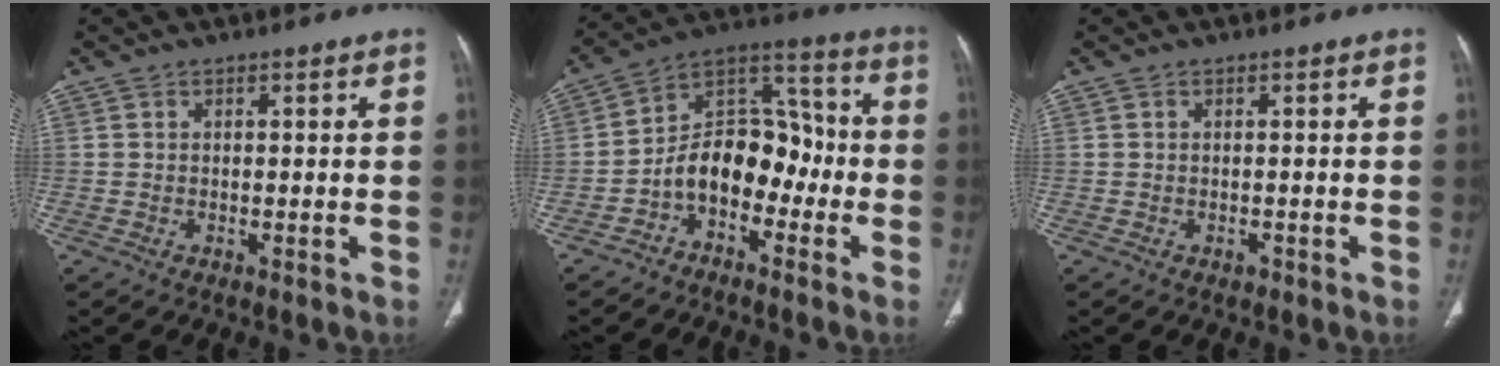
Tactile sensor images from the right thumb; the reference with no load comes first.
{"total": 12.8, "force": [-4.3, 8.7, 8.4], "torque": [-0.106, 0.071, -0.083]}
{"total": 0.7, "force": [-0.4, 0.5, 0.4], "torque": [-0.004, 0.000, -0.005]}